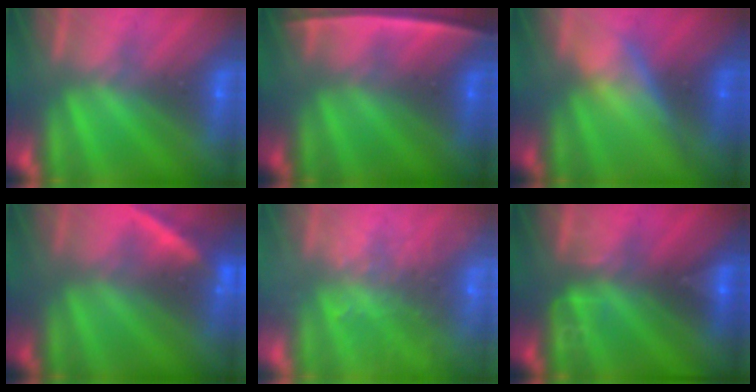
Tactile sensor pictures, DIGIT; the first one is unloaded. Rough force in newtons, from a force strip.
{"total": 2.3}
{"total": 2.7}
{"total": 2.2}
{"total": 6.4}
{"total": 2.8}